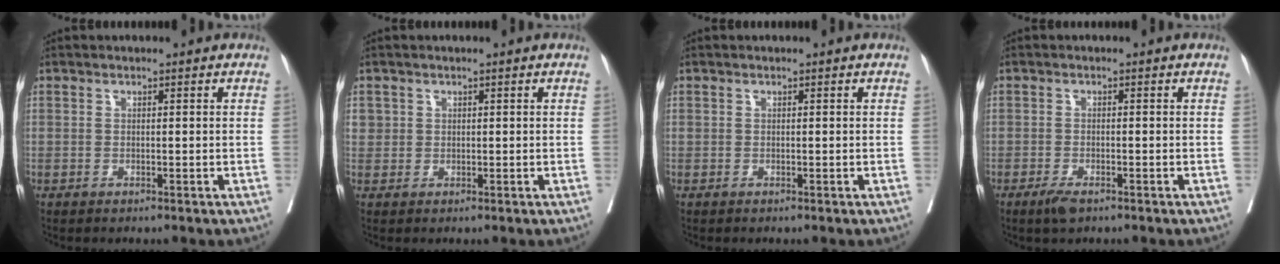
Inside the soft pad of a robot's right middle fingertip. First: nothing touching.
{"total": 2.0, "force": [0.7, 1.9, 0.3], "torque": [0.008, 0.006, 0.014]}
{"total": 0.0}
{"total": 2.3, "force": [-1.5, 0.7, 1.6], "torque": [-0.032, -0.004, -0.026]}